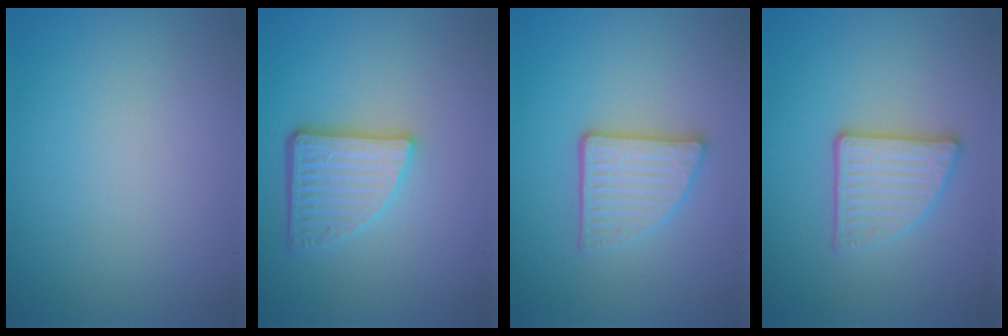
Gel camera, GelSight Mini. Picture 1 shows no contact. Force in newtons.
{"total": 4.6, "press": 3.5, "slide": 3.0}
{"total": 3.8, "press": 3.1, "slide": 2.1}
{"total": 3.4, "press": 2.9, "slide": 1.7}